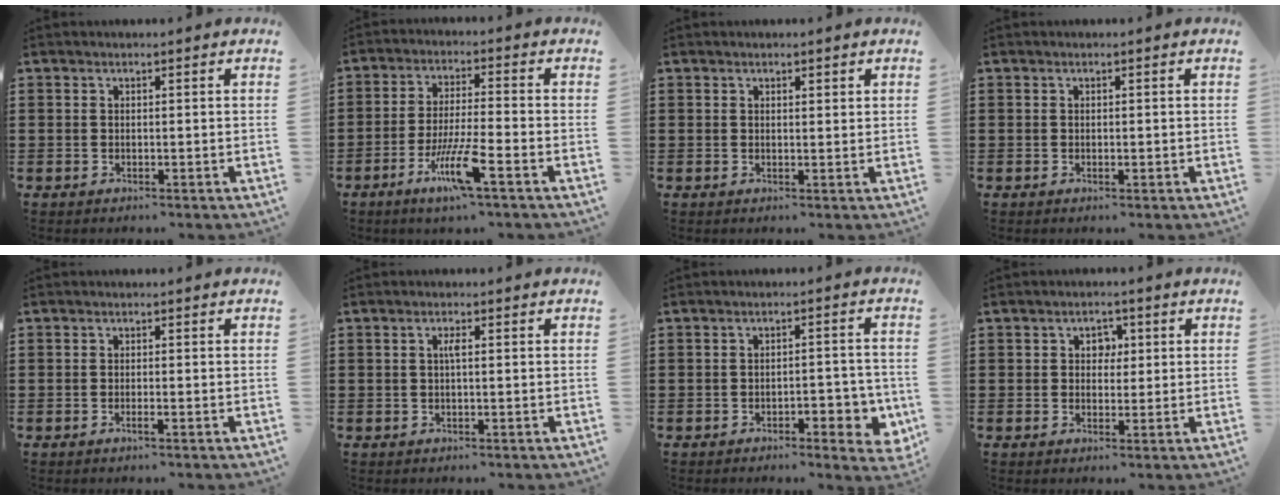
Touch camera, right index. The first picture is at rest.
{"total": 8.4, "force": [-4.4, 0.9, 7.0], "torque": [-0.144, -0.009, -0.083]}
{"total": 0.8, "force": [0.6, 0.4, 0.4], "torque": [-0.001, 0.000, 0.009]}
{"total": 0.0}
{"total": 0.9, "force": [-0.5, 0.0, 0.7], "torque": [-0.013, -0.003, -0.010]}
{"total": 1.5, "force": [0.1, 0.2, 1.5], "torque": [-0.029, 0.001, 0.001]}
{"total": 4.6, "force": [-2.1, 1.9, 3.6], "torque": [-0.049, 0.004, -0.037]}
{"total": 2.5, "force": [0.4, 2.1, 1.4], "torque": [-0.033, 0.011, 0.005]}